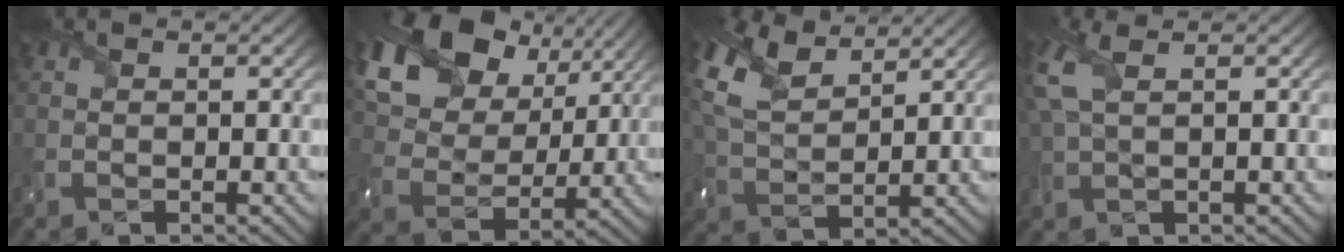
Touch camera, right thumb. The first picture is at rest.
{"total": 20.6, "force": [10.7, 14.1, 10.5], "torque": [-0.269, 0.054, 0.227]}
{"total": 9.2, "force": [5.5, 4.5, 5.9], "torque": [-0.169, 0.020, 0.114]}
{"total": 4.8, "force": [1.8, 1.9, 4.1], "torque": [-0.116, 0.016, 0.032]}